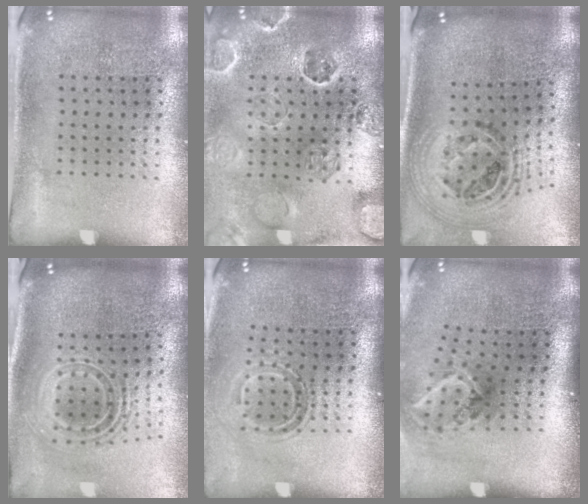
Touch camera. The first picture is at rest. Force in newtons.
{"total": 2.7, "press": 2.7, "slide": 0.3}
{"total": 1.8, "press": 1.5, "slide": 1.1}
{"total": 2.3, "press": 1.7, "slide": 1.6}
{"total": 1.6, "press": 1.1, "slide": 1.2}
{"total": 2.0, "press": 1.3, "slide": 1.5}